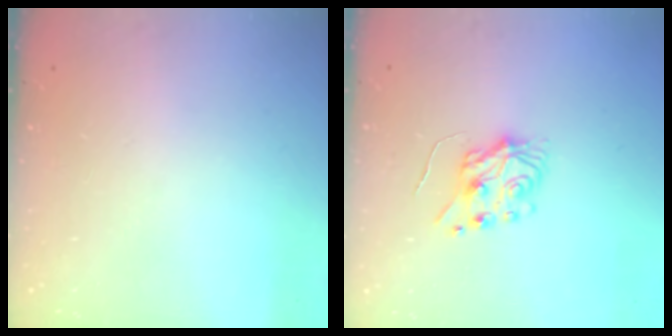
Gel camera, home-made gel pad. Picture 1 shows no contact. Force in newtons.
{"total": 6.0, "press": 6.0, "slide": 0.6}